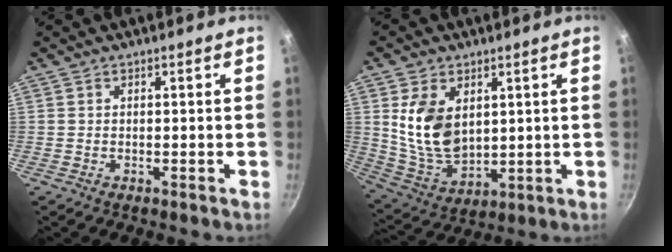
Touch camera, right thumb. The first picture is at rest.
{"total": 12.9, "force": [3.1, 8.4, 9.4], "torque": [-0.159, -0.032, 0.078]}